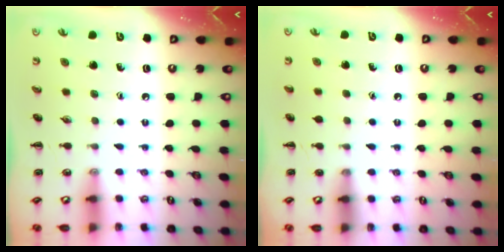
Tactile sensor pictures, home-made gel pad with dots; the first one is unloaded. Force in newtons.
{"total": 0.0}